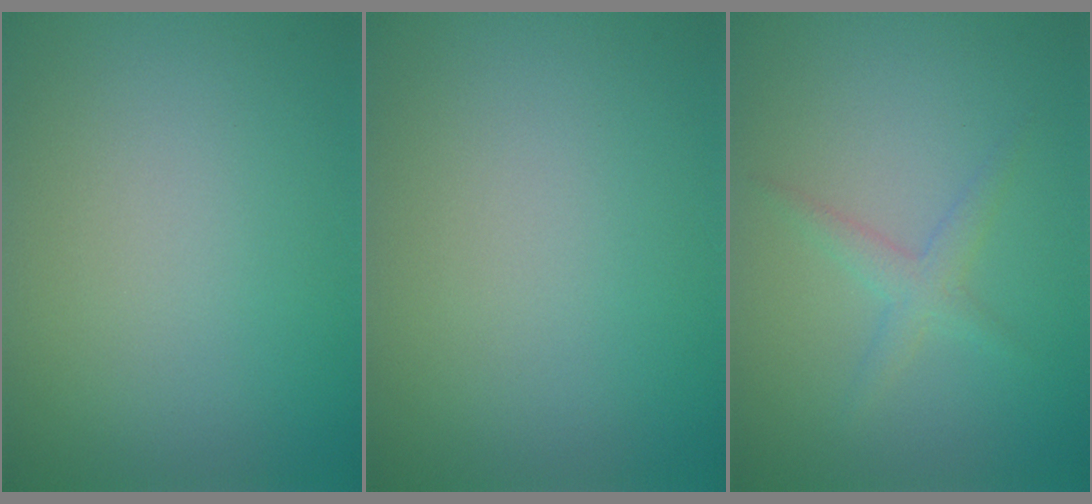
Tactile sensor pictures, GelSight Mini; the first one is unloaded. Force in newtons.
{"total": 0.0}
{"total": 1.8, "press": 1.8, "slide": 0.1}